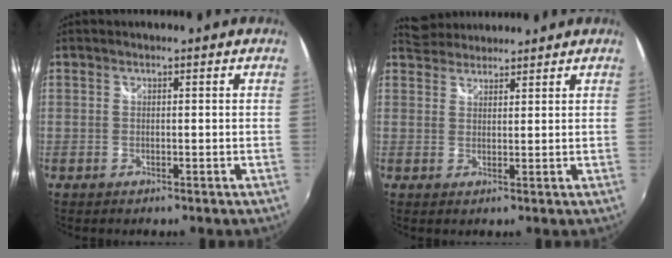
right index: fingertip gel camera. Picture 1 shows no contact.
{"total": 5.1, "force": [4.7, 1.6, 0.7], "torque": [-0.016, 0.021, 0.079]}